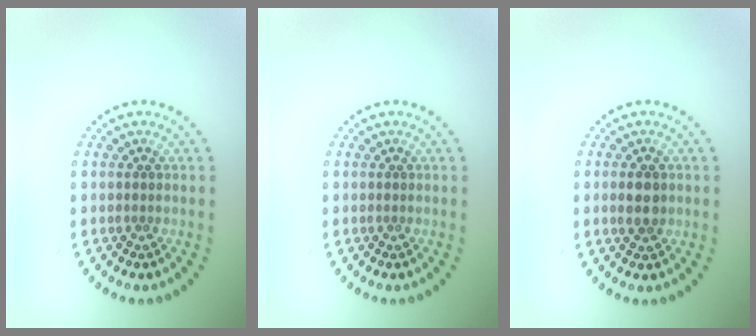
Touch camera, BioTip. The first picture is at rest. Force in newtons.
{"total": 0.0}
{"total": 2.1, "press": 2.1, "slide": 0.3}